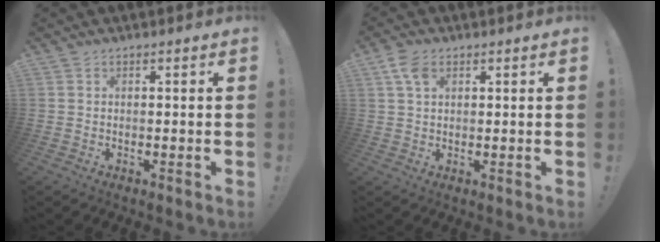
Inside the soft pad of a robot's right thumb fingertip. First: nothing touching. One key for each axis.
{"total": 5.1, "fx": 2.3, "fy": 3.0, "fz": 3.3, "tx": -0.064, "ty": -0.001, "tz": 0.045}